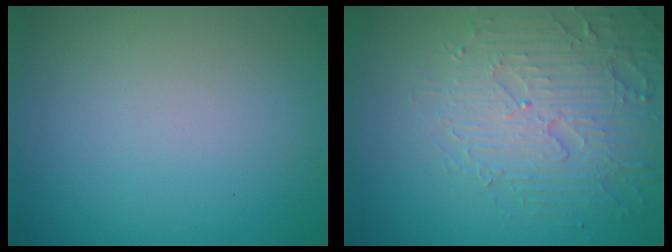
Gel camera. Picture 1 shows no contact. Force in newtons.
{"total": 5.2, "press": 4.7, "slide": 2.1}